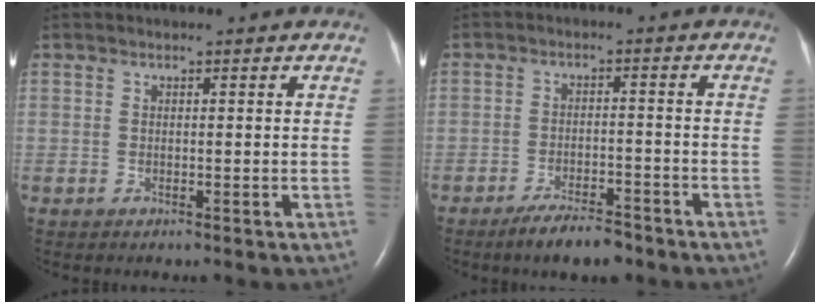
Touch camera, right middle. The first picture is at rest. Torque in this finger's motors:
{"motor_torque": [0.85, -0.81, 0.22, 0.04]}